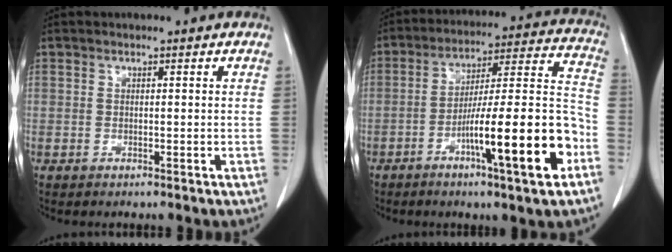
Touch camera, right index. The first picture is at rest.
{"total": 17.9, "force": [-7.4, 0.8, 16.2], "torque": [-0.247, 0.007, -0.113]}